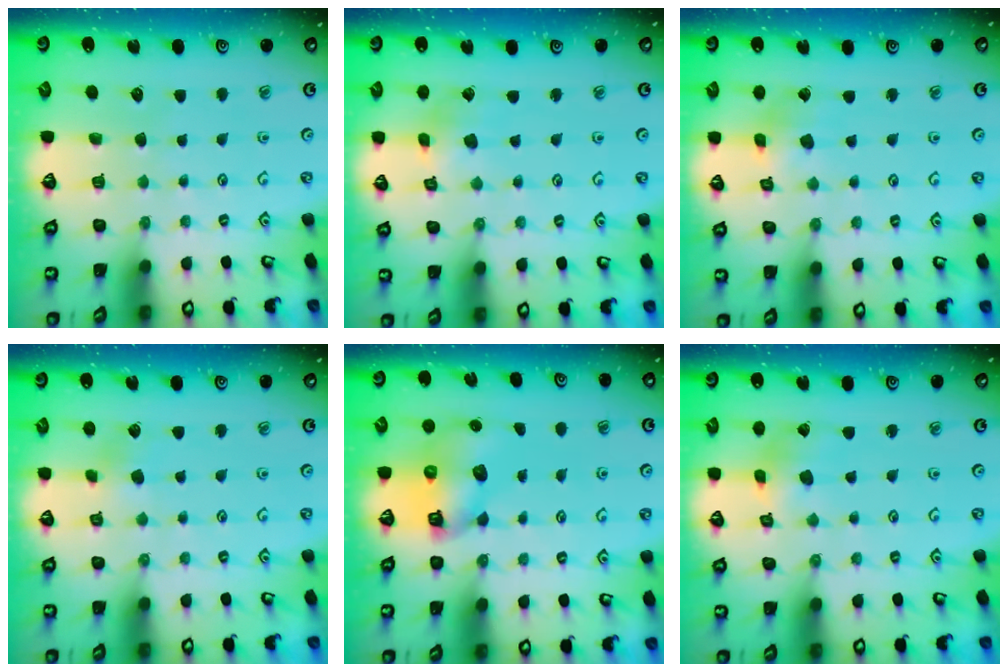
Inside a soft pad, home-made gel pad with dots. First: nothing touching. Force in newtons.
{"total": 2.7, "press": 2.7, "slide": 0.3}
{"total": 3.8, "press": 3.7, "slide": 0.5}
{"total": 2.9, "press": 2.9, "slide": 0.2}
{"total": 8.8, "press": 8.7, "slide": 1.1}
{"total": 3.1, "press": 3.0, "slide": 0.4}